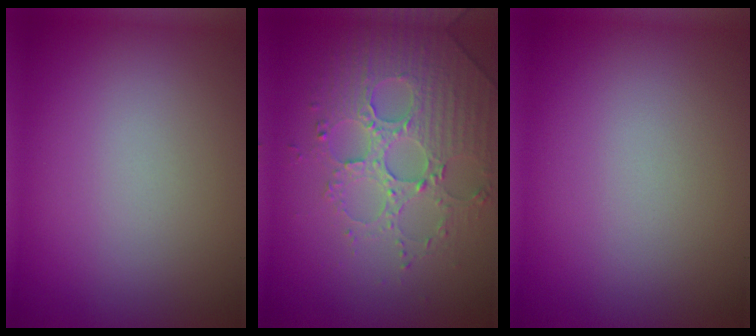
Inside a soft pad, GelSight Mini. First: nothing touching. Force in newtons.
{"total": 4.2, "press": 3.9, "slide": 1.3}
{"total": 0.0}